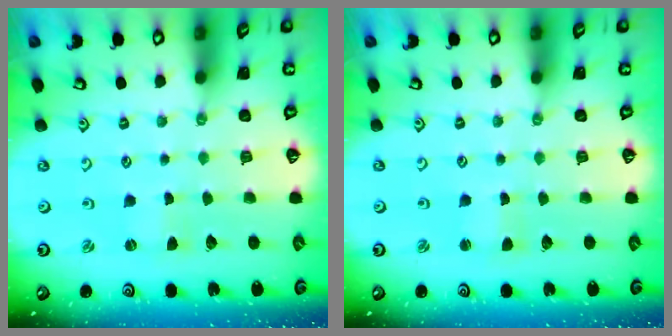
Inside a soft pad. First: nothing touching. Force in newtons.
{"total": 1.3, "press": 1.3, "slide": 0.1}